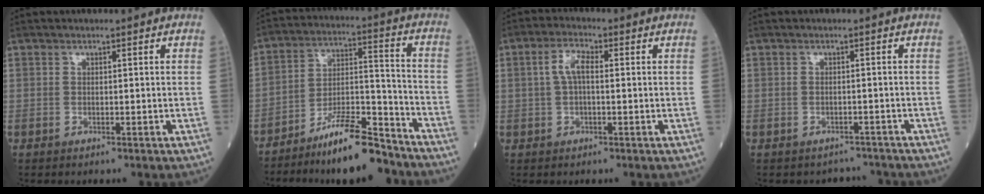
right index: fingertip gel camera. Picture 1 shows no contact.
{"total": 12.5, "force": [-10.4, 2.0, 6.6], "torque": [-0.106, 0.018, -0.177]}
{"total": 4.2, "force": [0.6, 1.6, 3.8], "torque": [-0.082, 0.016, 0.012]}
{"total": 2.7, "force": [-2.4, 0.9, -0.7], "torque": [0.010, 0.009, -0.031]}